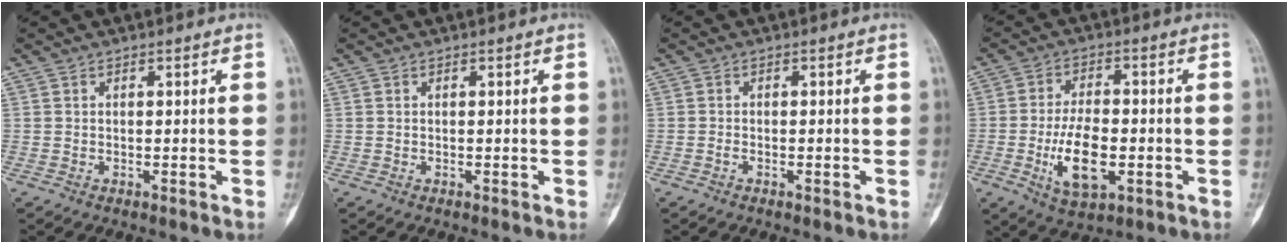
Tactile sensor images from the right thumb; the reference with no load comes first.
{"total": 0.0}
{"total": 0.7, "force": [-0.4, 0.3, 0.5], "torque": [-0.007, 0.002, -0.008]}
{"total": 11.0, "force": [-2.7, 5.6, 9.1], "torque": [-0.154, 0.007, -0.042]}